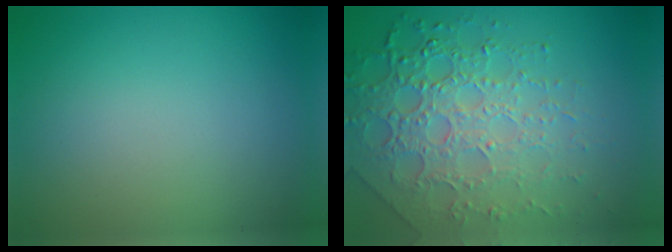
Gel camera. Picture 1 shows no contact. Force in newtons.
{"total": 8.0, "press": 5.5, "slide": 5.9}